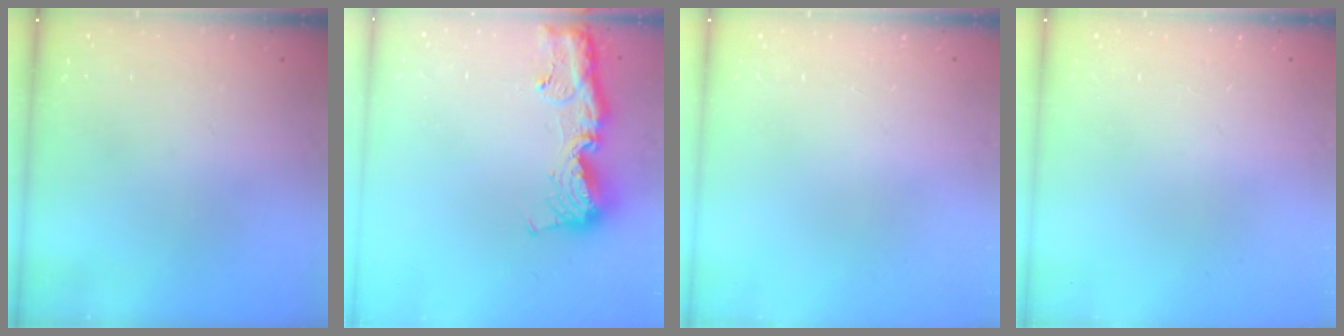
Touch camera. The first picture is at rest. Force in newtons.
{"total": 13.2, "press": 13.1, "slide": 1.3}
{"total": 0.0}
{"total": 0.0}